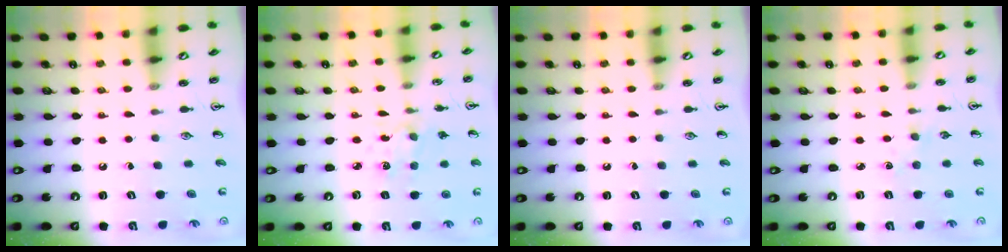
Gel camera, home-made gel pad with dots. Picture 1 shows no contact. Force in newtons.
{"total": 2.5, "press": 2.4, "slide": 0.7}
{"total": 0.0}
{"total": 1.9, "press": 1.8, "slide": 0.3}